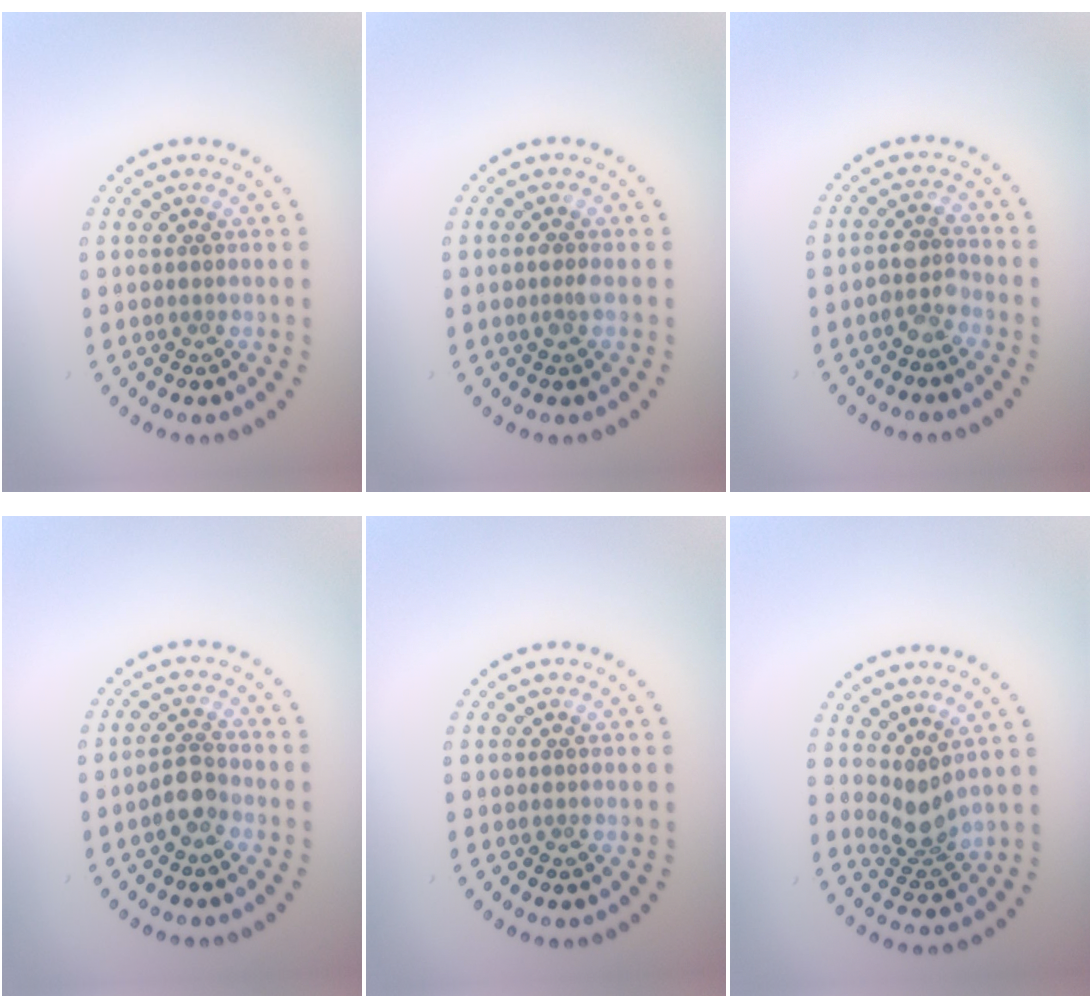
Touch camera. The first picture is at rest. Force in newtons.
{"total": 0.8, "press": 0.8, "slide": 0.2}
{"total": 2.2, "press": 2.0, "slide": 1.0}
{"total": 2.1, "press": 1.8, "slide": 1.1}
{"total": 0.0}
{"total": 2.8, "press": 2.0, "slide": 2.0}